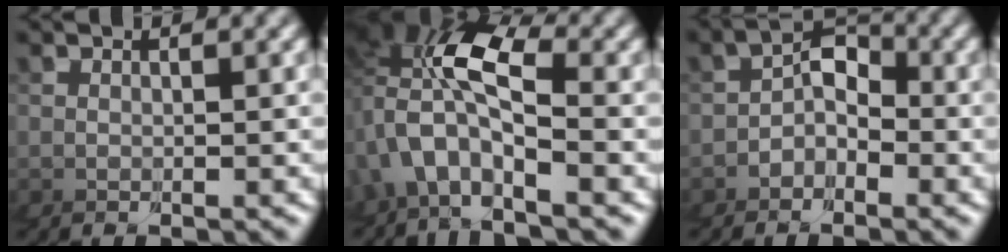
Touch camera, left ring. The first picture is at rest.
{"total": 7.5, "force": [-0.7, 5.8, 4.8], "torque": [-0.128, -0.009, -0.020]}
{"total": 4.7, "force": [-1.9, 4.2, 0.5], "torque": [-0.040, -0.020, -0.033]}